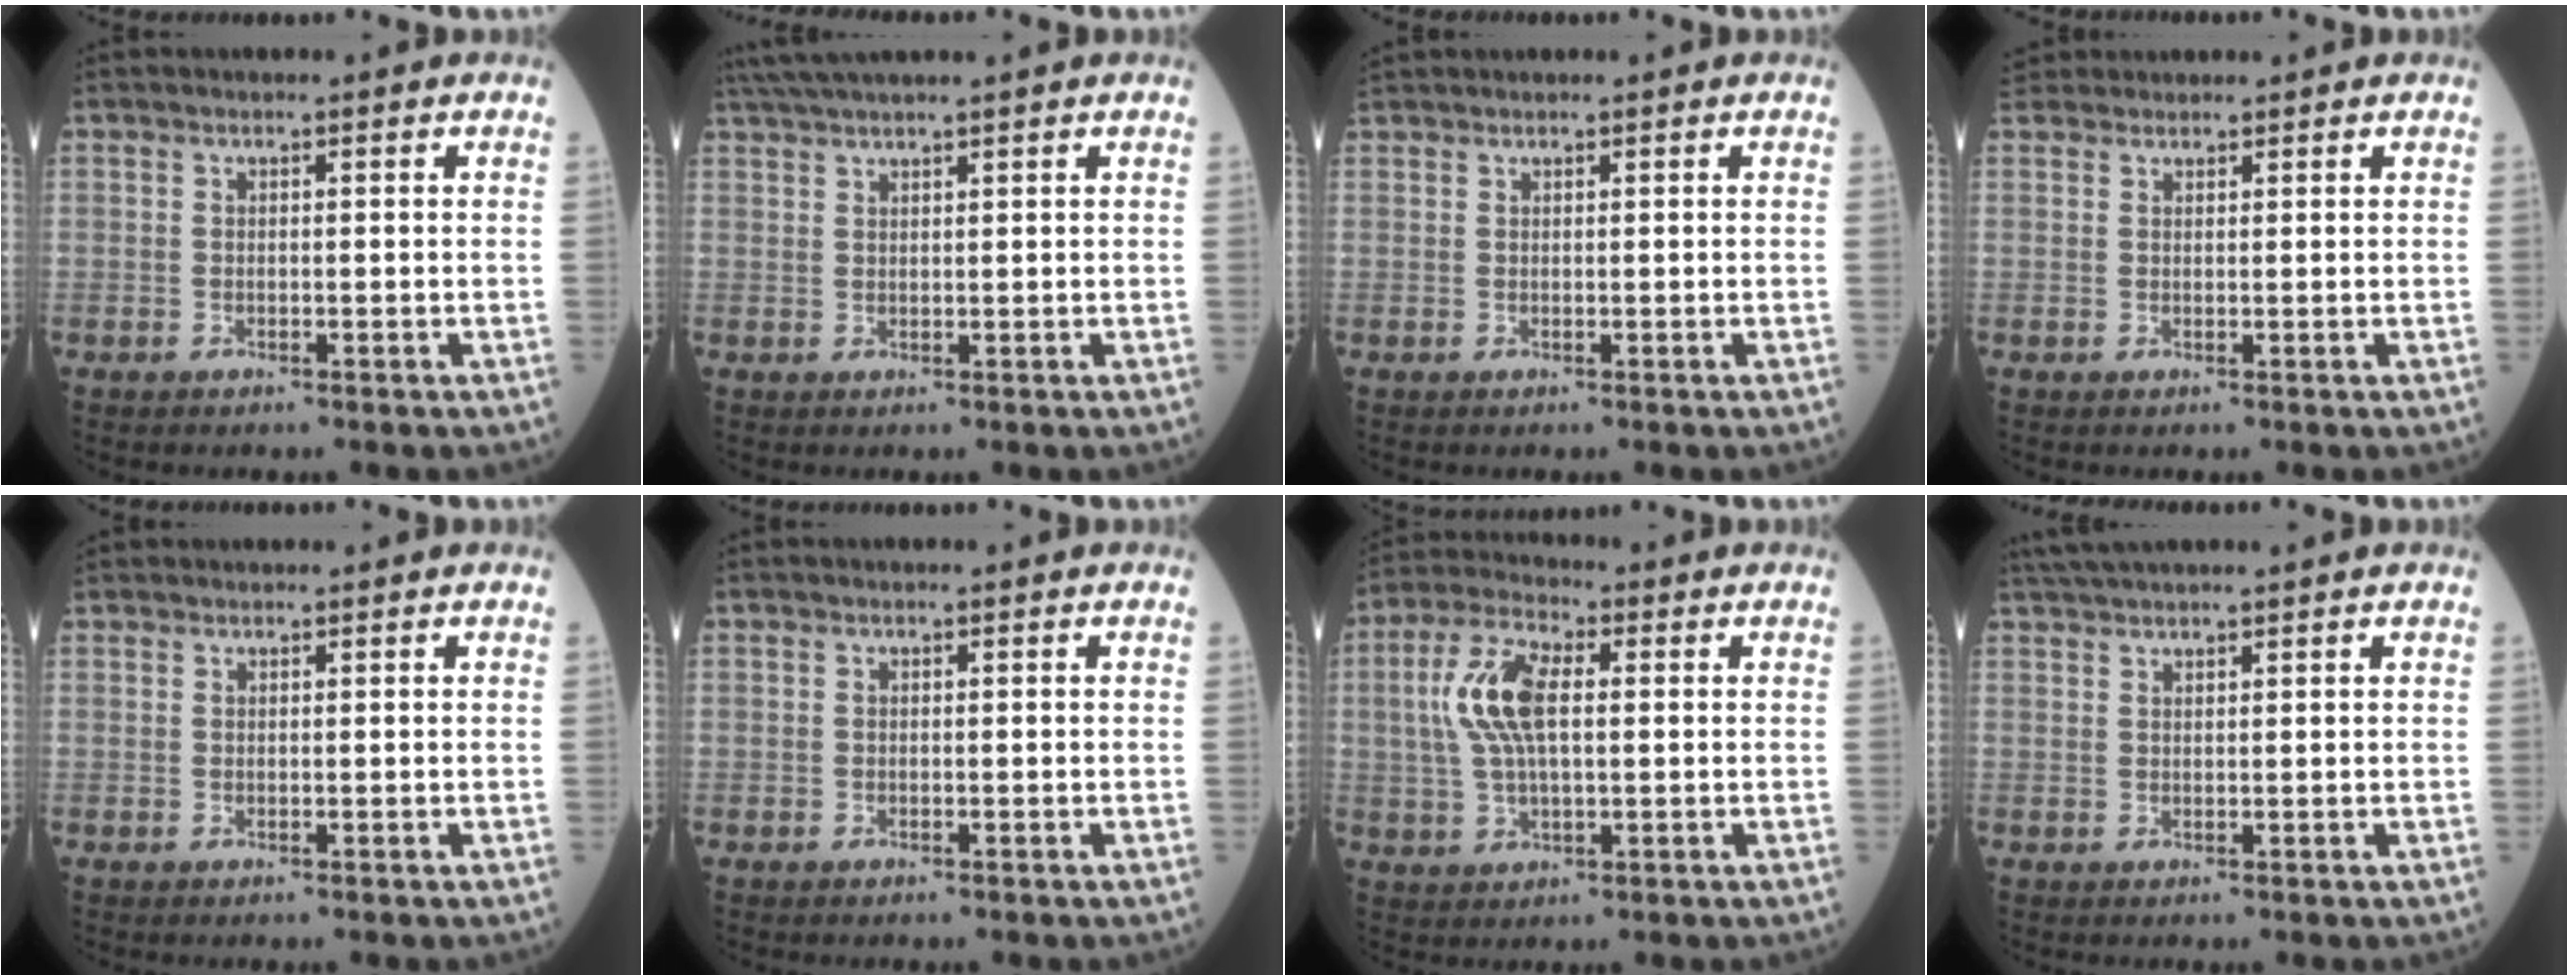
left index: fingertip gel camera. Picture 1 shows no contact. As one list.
[{"total": 6.3, "force": [5.3, -0.9, 3.2], "torque": [-0.055, 0.034, 0.096]}, {"total": 0.7, "force": [0.7, -0.1, 0.0], "torque": [-0.009, 0.015, 0.022]}, {"total": 2.9, "force": [2.8, 0.8, 0.2], "torque": [-0.009, 0.029, 0.051]}, {"total": 0.7, "force": [0.6, 0.2, -0.1], "torque": [-0.008, 0.009, 0.013]}, {"total": 0.0}, {"total": 9.2, "force": [1.4, 3.4, 8.4], "torque": [-0.190, 0.017, 0.026]}, {"total": 5.0, "force": [4.4, -0.4, 2.4], "torque": [-0.042, 0.035, 0.082]}]